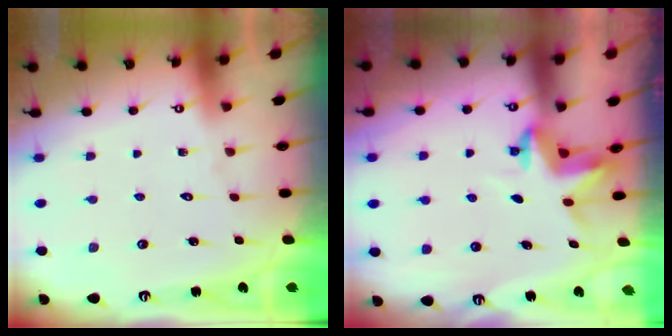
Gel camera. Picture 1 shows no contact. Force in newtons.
{"total": 4.0, "press": 4.0, "slide": 0.3}